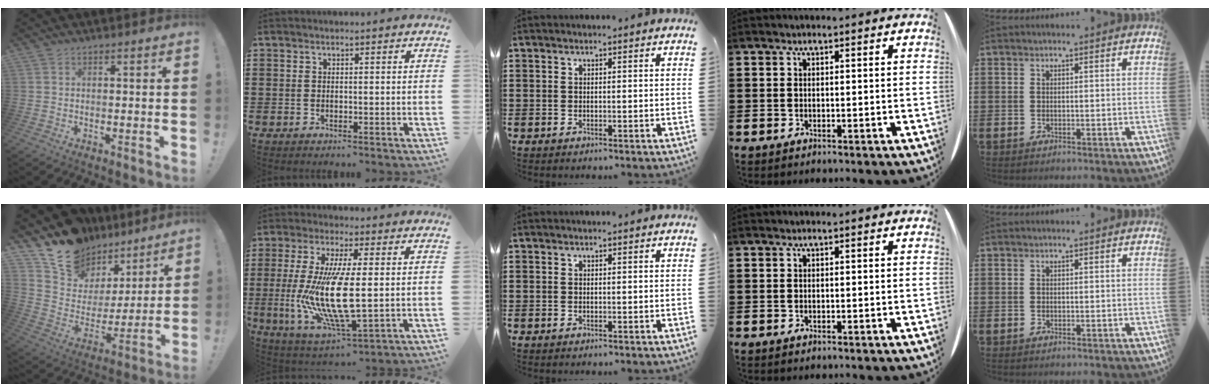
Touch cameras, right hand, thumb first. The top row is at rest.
{"thumb": {"total": 15.1, "force": [12.5, 8.2, 2.2], "torque": [-0.053, -0.105, 0.243]}, "index": {"total": 13.4, "force": [0.0, 4.4, 12.6], "torque": [-0.278, -0.020, -0.004]}}